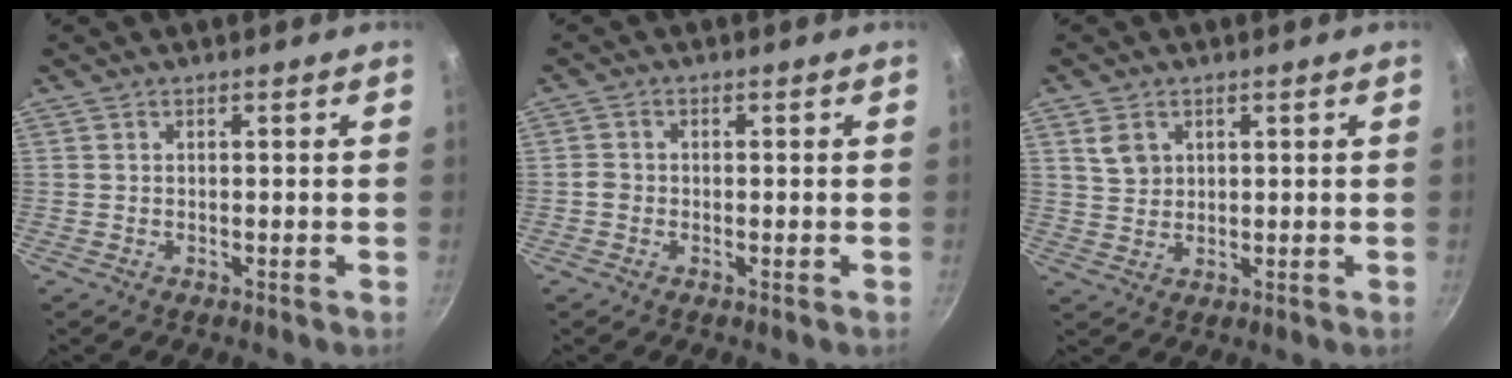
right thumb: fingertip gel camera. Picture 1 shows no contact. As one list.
[{"total": 1.5, "force": [-0.6, 1.3, 0.7], "torque": [-0.015, 0.007, -0.015]}, {"total": 4.3, "force": [2.0, 3.3, 2.0], "torque": [-0.022, -0.002, 0.043]}]